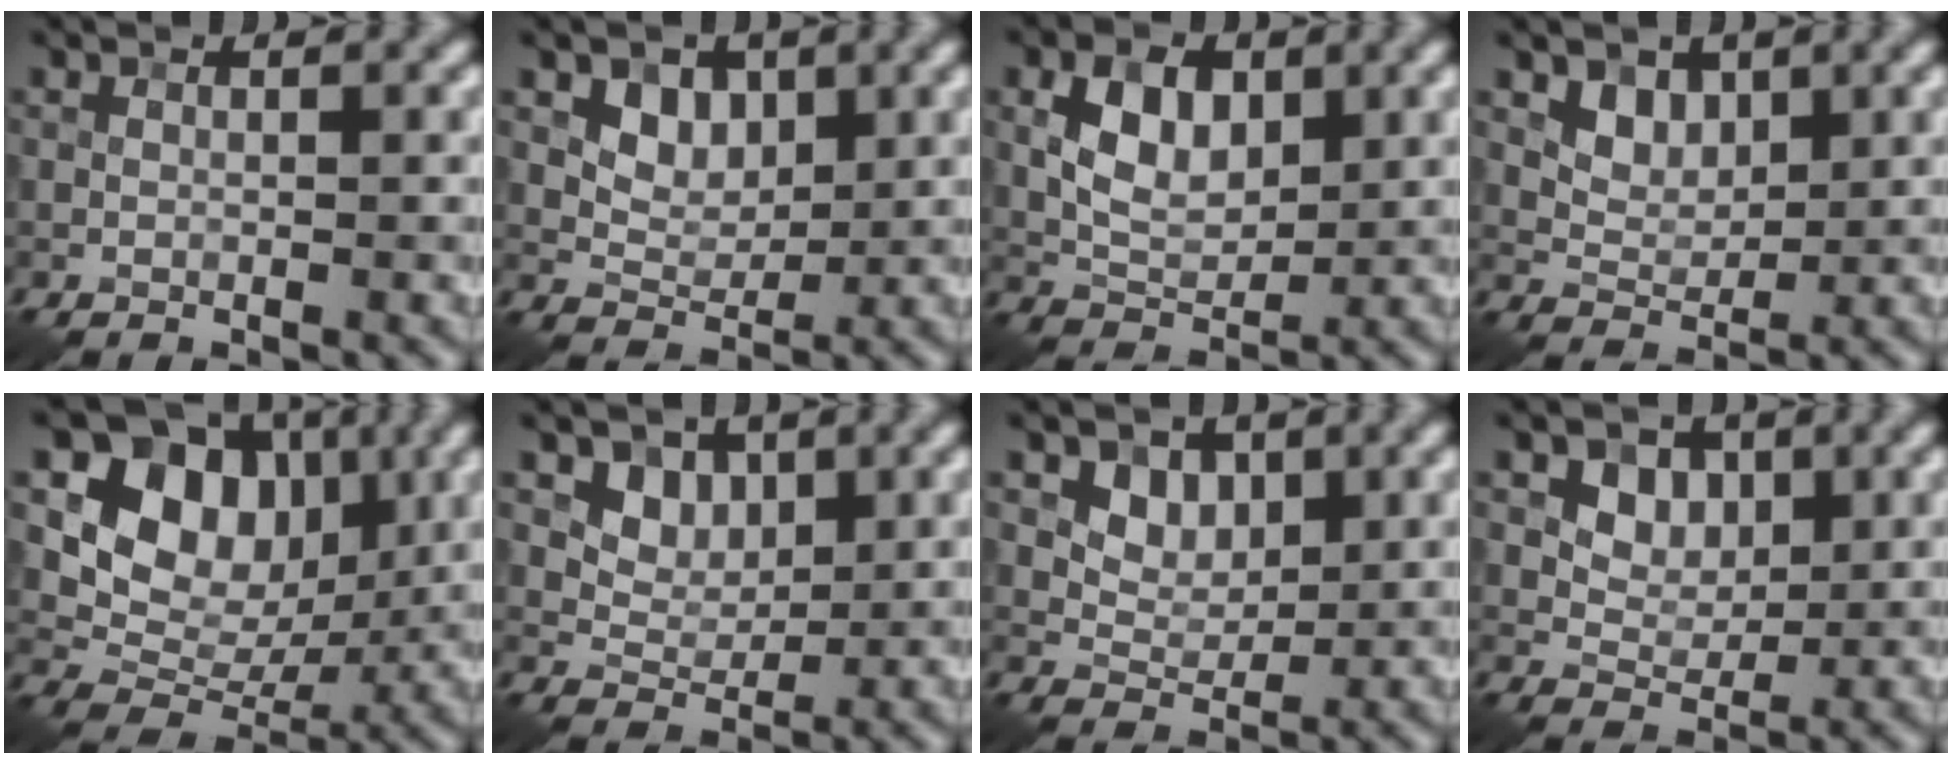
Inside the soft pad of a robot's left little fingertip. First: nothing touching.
{"total": 3.0, "force": [1.2, 2.2, 1.6], "torque": [-0.026, -0.007, 0.022]}
{"total": 4.7, "force": [1.2, 3.0, 3.4], "torque": [-0.065, 0.001, 0.019]}
{"total": 2.6, "force": [1.4, 1.9, 1.2], "torque": [-0.025, -0.015, 0.033]}
{"total": 8.8, "force": [2.7, 6.8, 4.8], "torque": [-0.059, -0.011, 0.039]}
{"total": 3.3, "force": [1.6, 2.5, 1.4], "torque": [-0.029, -0.021, 0.041]}
{"total": 2.9, "force": [1.3, 2.2, 1.5], "torque": [-0.025, -0.009, 0.024]}
{"total": 3.1, "force": [1.1, 2.4, 1.6], "torque": [-0.027, -0.004, 0.018]}